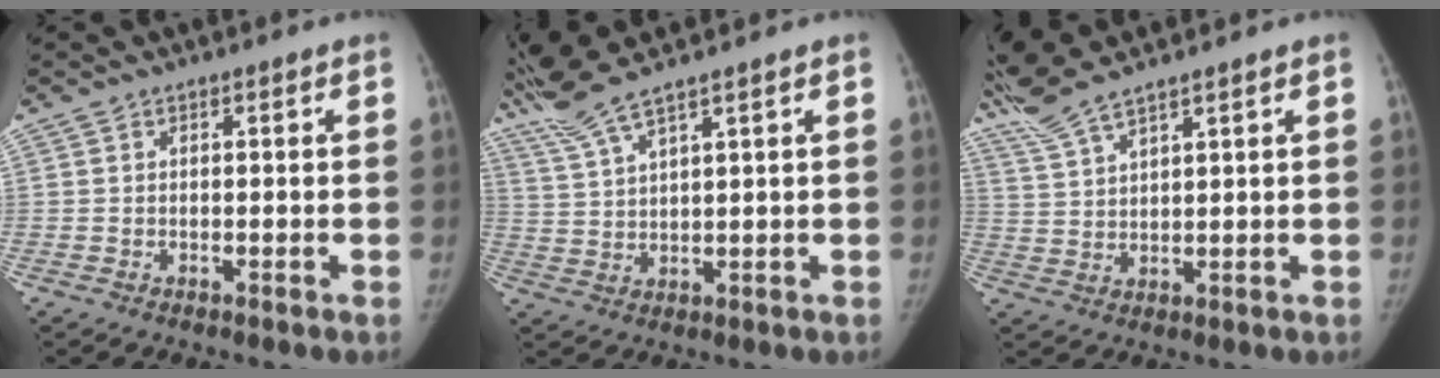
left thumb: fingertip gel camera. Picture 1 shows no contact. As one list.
[{"total": 7.6, "force": [6.5, -0.7, 3.9], "torque": [-0.093, -0.015, 0.140]}, {"total": 7.5, "force": [6.7, -0.4, 3.3], "torque": [-0.081, -0.012, 0.143]}]